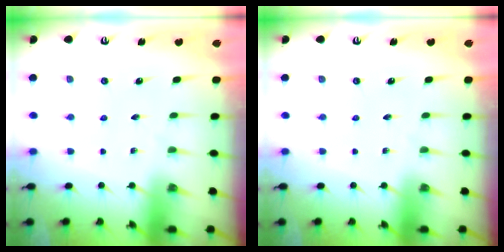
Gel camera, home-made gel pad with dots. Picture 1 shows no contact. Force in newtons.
{"total": 0.0}